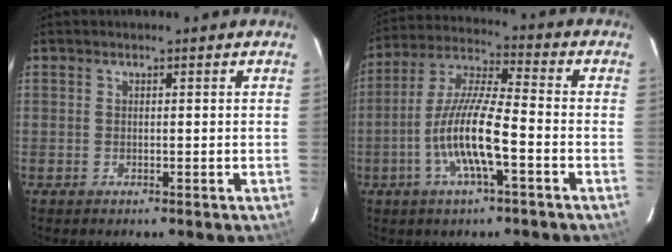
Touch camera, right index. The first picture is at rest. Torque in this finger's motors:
{"motor_torque": [0.66, -0.40, 0.79, 0.21]}